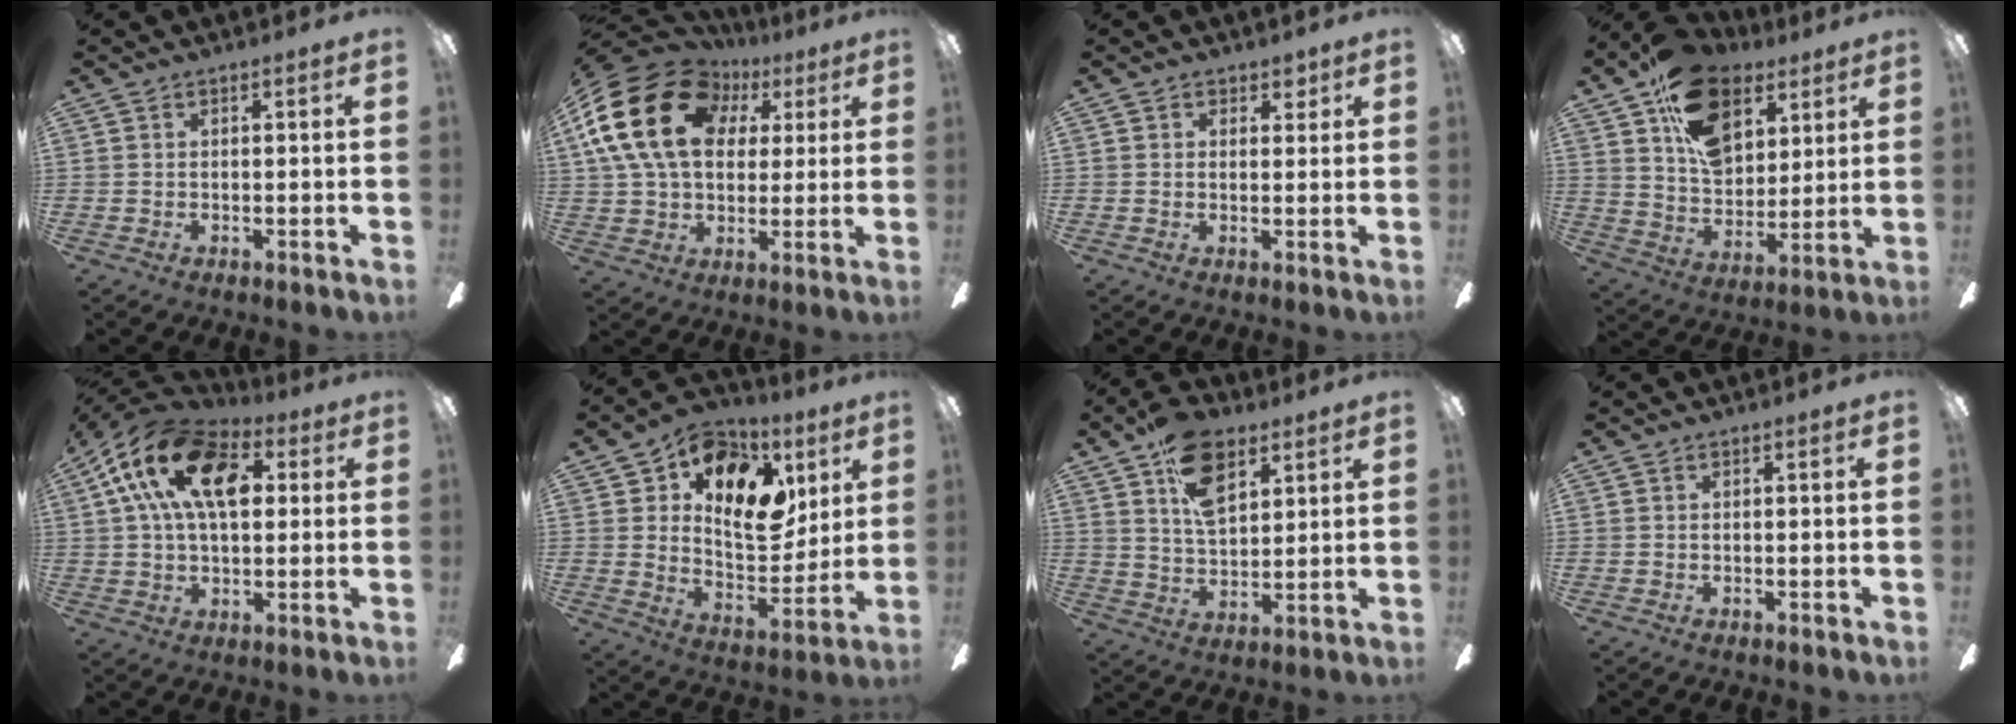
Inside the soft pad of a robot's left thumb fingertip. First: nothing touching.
{"total": 22.8, "force": [6.5, 16.7, 14.1], "torque": [-0.289, -0.011, 0.109]}
{"total": 2.5, "force": [1.5, 1.8, 0.6], "torque": [0.009, -0.004, 0.023]}
{"total": 18.7, "force": [10.4, 12.0, 9.9], "torque": [-0.166, -0.040, 0.193]}
{"total": 19.9, "force": [7.0, 11.2, 14.9], "torque": [-0.294, -0.002, 0.115]}
{"total": 16.1, "force": [7.7, 9.6, 10.4], "torque": [-0.156, -0.032, 0.137]}
{"total": 13.5, "force": [7.6, 7.6, 8.2], "torque": [-0.135, -0.019, 0.138]}
{"total": 0.0}